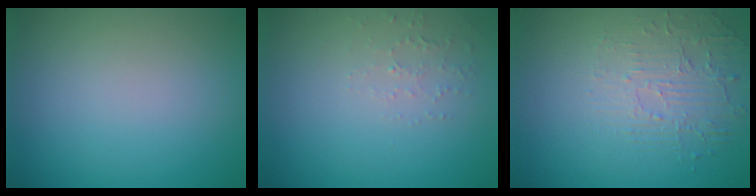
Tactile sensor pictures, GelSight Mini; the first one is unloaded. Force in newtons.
{"total": 1.3, "press": 1.3, "slide": 0.4}
{"total": 2.1, "press": 1.3, "slide": 1.7}